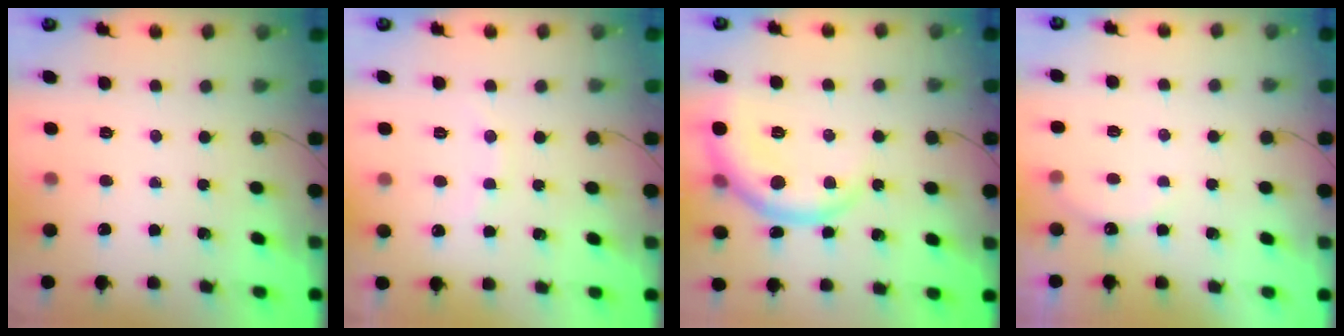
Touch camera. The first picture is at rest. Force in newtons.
{"total": 7.3, "press": 7.1, "slide": 1.5}
{"total": 9.9, "press": 9.8, "slide": 1.0}
{"total": 6.1, "press": 6.0, "slide": 1.2}